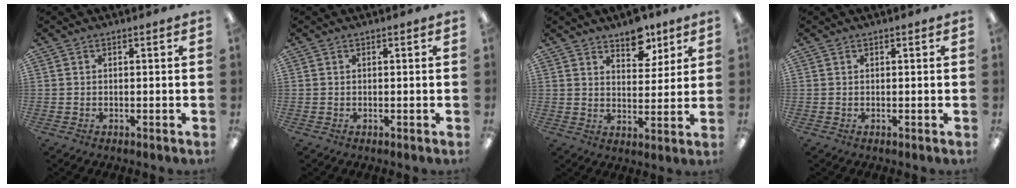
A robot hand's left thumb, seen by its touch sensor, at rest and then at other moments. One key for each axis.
{"total": 0.0}
{"total": 8.0, "fx": 6.1, "fy": 4.1, "fz": 3.0, "tx": -0.023, "ty": -0.035, "tz": 0.104}
{"total": 0.0}